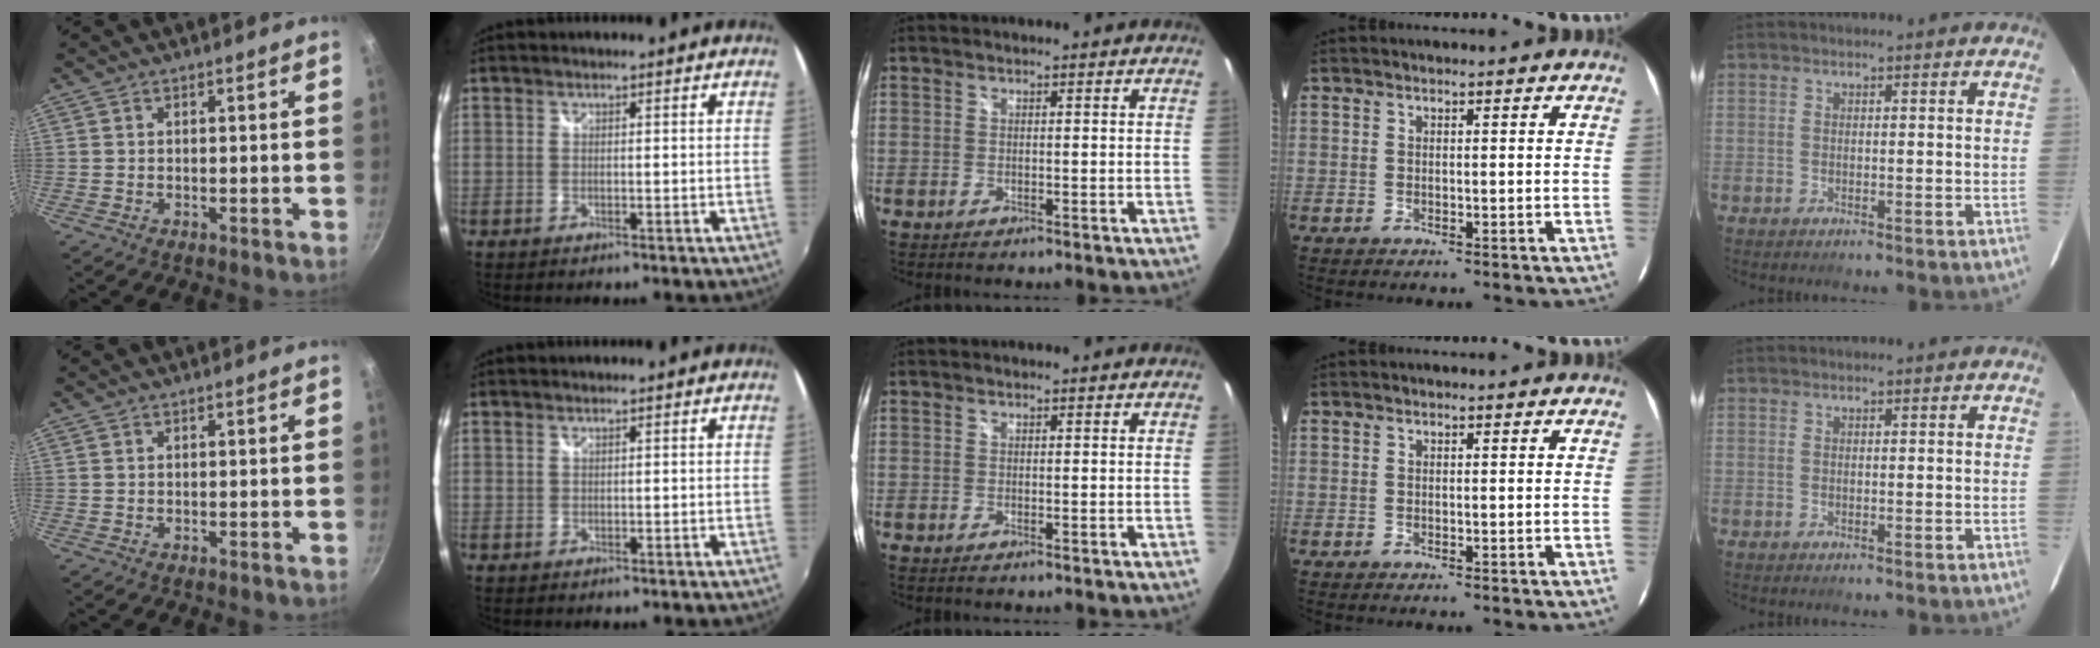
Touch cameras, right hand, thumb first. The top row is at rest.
{}